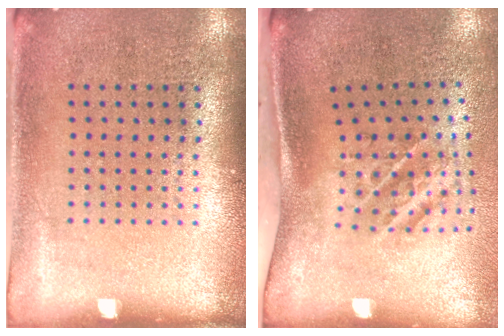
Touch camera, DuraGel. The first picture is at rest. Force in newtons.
{"total": 2.2, "press": 1.3, "slide": 1.9}